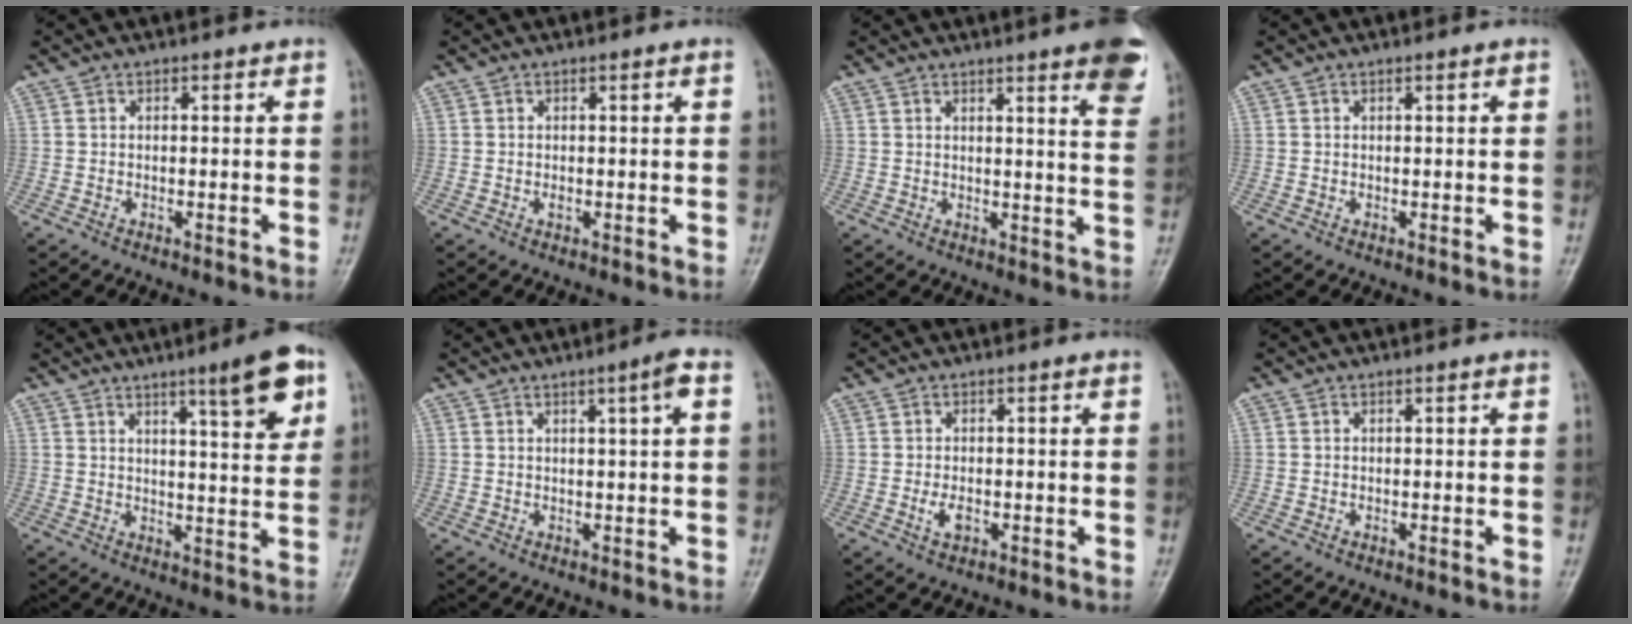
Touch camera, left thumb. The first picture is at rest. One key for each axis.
{"total": 0.8, "fx": 0.0, "fy": 0.3, "fz": 0.8, "tx": -0.012, "ty": 0.001, "tz": 0.003}
{"total": 10.3, "fx": 6.4, "fy": 1.2, "fz": 8.0, "tx": -0.082, "ty": -0.026, "tz": 0.066}
{"total": 0.5, "fx": 0.2, "fy": 0.0, "fz": 0.5, "tx": -0.009, "ty": 0.001, "tz": 0.004}
{"total": 10.7, "fx": 5.7, "fy": 1.7, "fz": 8.8, "tx": -0.112, "ty": -0.027, "tz": 0.078}
{"total": 3.3, "fx": 1.2, "fy": -0.2, "fz": 3.1, "tx": -0.050, "ty": 0.000, "tz": 0.021}
{"total": 2.4, "fx": -0.6, "fy": 1.2, "fz": 2.0, "tx": -0.041, "ty": 0.002, "tz": -0.008}
{"total": 0.0}